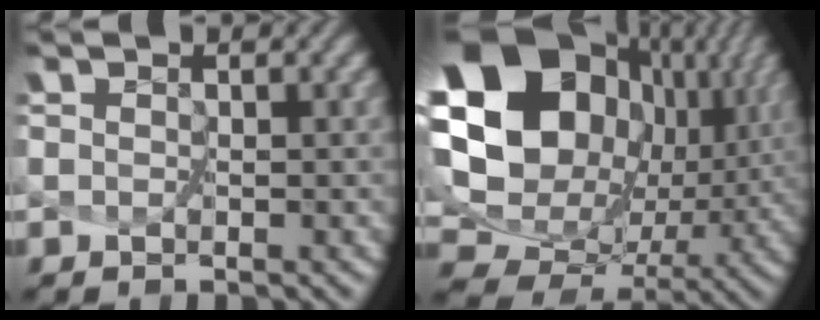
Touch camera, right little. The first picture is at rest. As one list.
[{"total": 19.7, "force": [4.9, 15.2, 11.6], "torque": [-0.259, 0.002, 0.129]}]